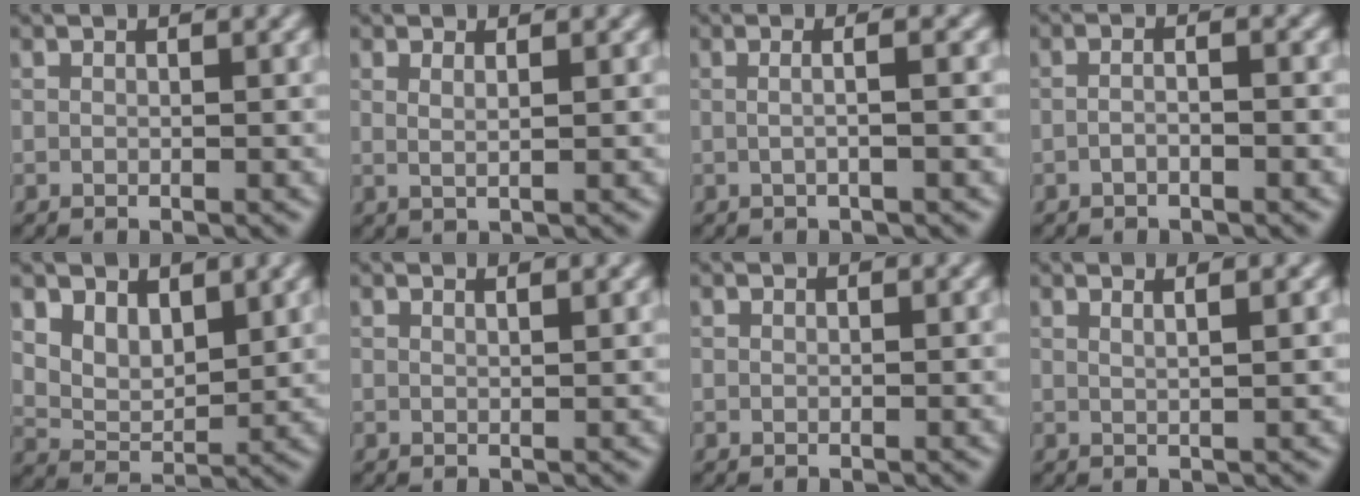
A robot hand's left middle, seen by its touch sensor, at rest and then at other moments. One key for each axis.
{"total": 1.4, "fx": 0.6, "fy": 0.5, "fz": 1.2, "tx": -0.014, "ty": -0.003, "tz": 0.003}
{"total": 3.5, "fx": 0.6, "fy": 1.6, "fz": 3.0, "tx": -0.012, "ty": 0.011, "tz": -0.021}
{"total": 1.7, "fx": -0.6, "fy": 0.5, "fz": 1.5, "tx": -0.016, "ty": -0.003, "tz": -0.021}
{"total": 3.8, "fx": 2.4, "fy": 2.2, "fz": 2.0, "tx": -0.043, "ty": -0.013, "tz": 0.044}
{"total": 1.9, "fx": 1.2, "fy": 0.7, "fz": 1.2, "tx": -0.005, "ty": 0.004, "tz": 0.000}
{"total": 0.0}
{"total": 2.7, "fx": 1.4, "fy": 1.1, "fz": 2.1, "tx": -0.010, "ty": 0.008, "tz": -0.008}